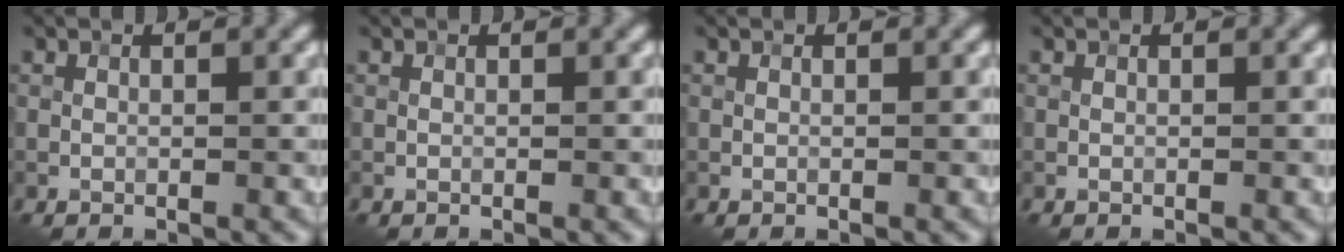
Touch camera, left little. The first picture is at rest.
{"total": 0.0}
{"total": 0.0}
{"total": 0.0}